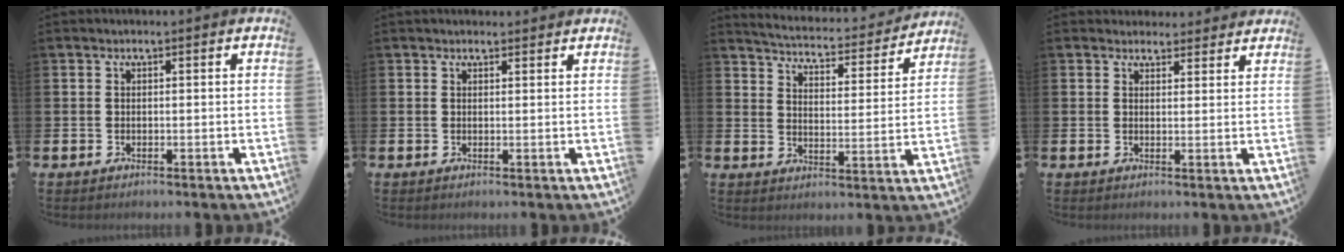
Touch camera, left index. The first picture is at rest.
{"total": 0.9, "force": [0.9, 0.3, 0.2], "torque": [0.007, 0.001, 0.013]}
{"total": 4.6, "force": [4.5, 0.5, 0.7], "torque": [-0.039, -0.040, 0.072]}
{"total": 2.9, "force": [2.8, 1.0, -0.2], "torque": [0.007, -0.011, 0.050]}